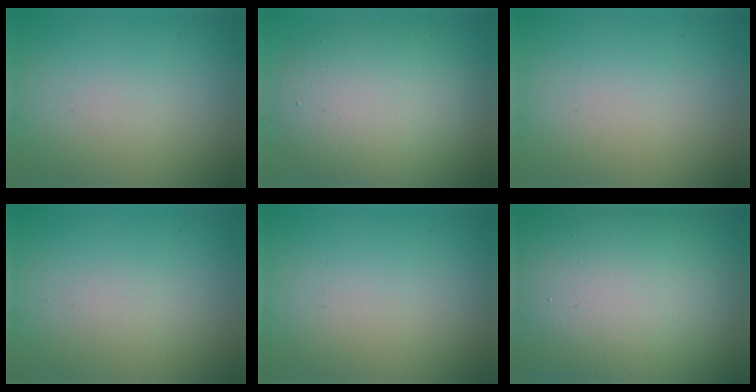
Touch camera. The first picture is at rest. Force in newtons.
{"total": 8.6, "press": 8.5, "slide": 0.8}
{"total": 0.0}
{"total": 0.6, "press": 0.6, "slide": 0.0}
{"total": 0.0}
{"total": 22.9, "press": 22.8, "slide": 0.9}